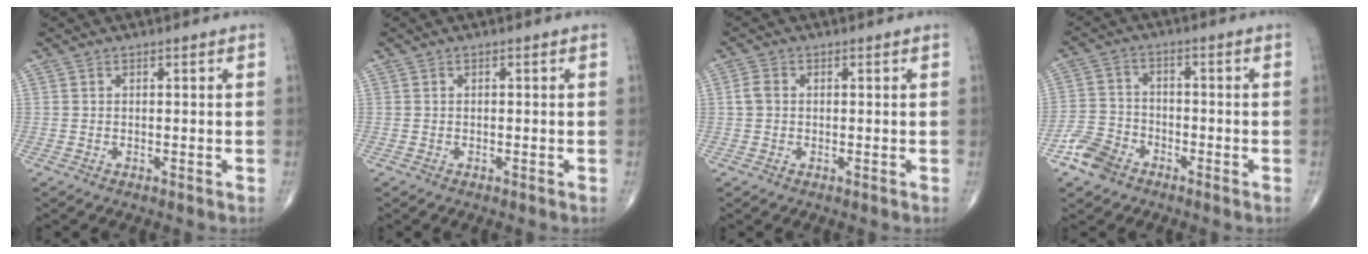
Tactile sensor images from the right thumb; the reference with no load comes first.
{"total": 0.0}
{"total": 2.3, "force": [0.1, 1.8, 1.4], "torque": [-0.027, 0.007, 0.000]}
{"total": 6.9, "force": [-4.3, 4.6, 2.7], "torque": [-0.046, 0.021, -0.088]}